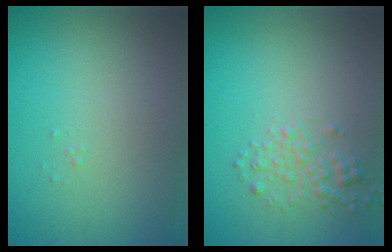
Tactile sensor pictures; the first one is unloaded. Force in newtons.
{"total": 2.0, "press": 2.0, "slide": 0.1}